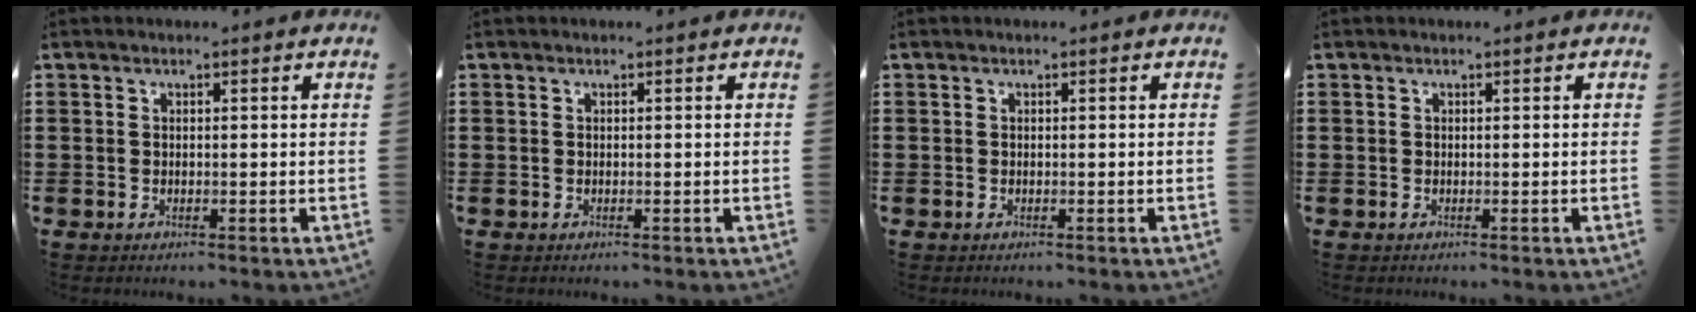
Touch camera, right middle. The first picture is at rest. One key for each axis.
{"total": 0.0}
{"total": 0.0}
{"total": 0.0}